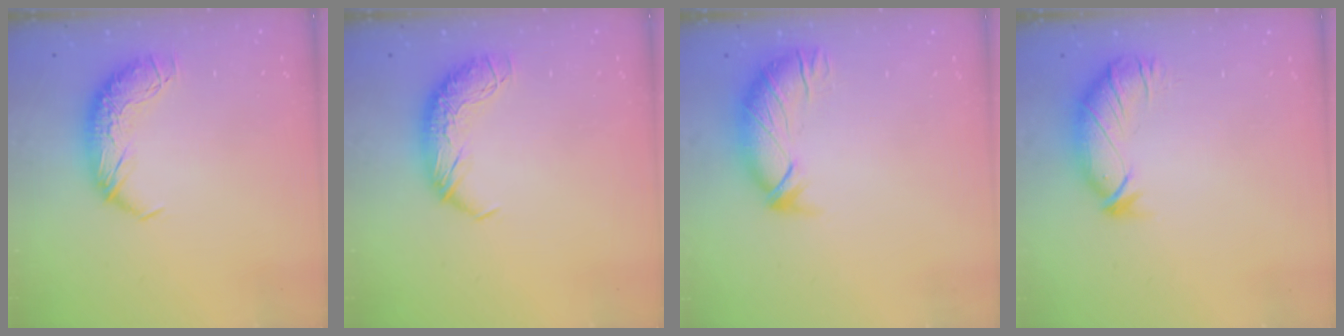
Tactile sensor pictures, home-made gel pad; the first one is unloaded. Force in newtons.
{"total": 0.0}
{"total": 3.3, "press": 3.1, "slide": 1.2}
{"total": 2.9, "press": 2.3, "slide": 1.7}